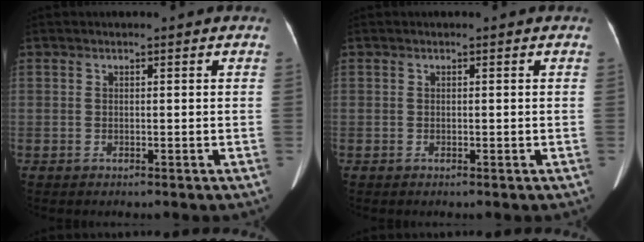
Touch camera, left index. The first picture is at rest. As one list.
[{"total": 0.0}]